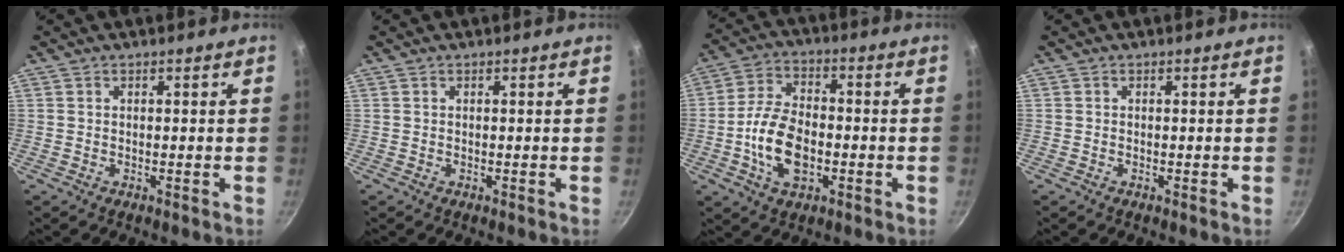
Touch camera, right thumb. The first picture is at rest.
{"total": 0.0}
{"total": 12.1, "force": [-2.7, 7.3, 9.3], "torque": [-0.163, 0.024, -0.055]}
{"total": 0.0}